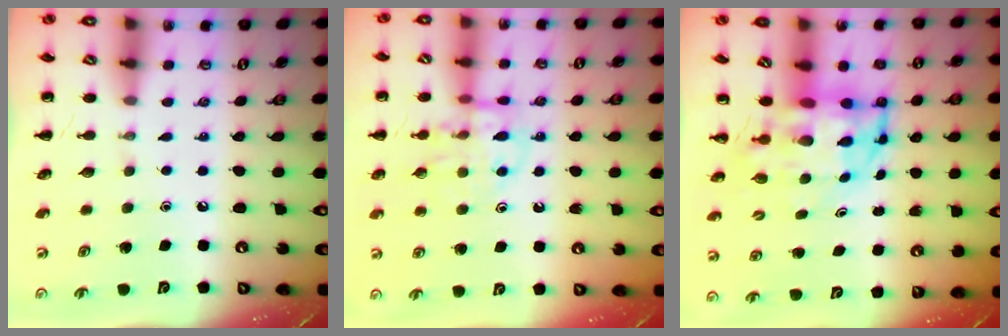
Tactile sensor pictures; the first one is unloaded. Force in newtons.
{"total": 11.6, "press": 11.6, "slide": 1.1}
{"total": 5.5, "press": 5.3, "slide": 1.6}